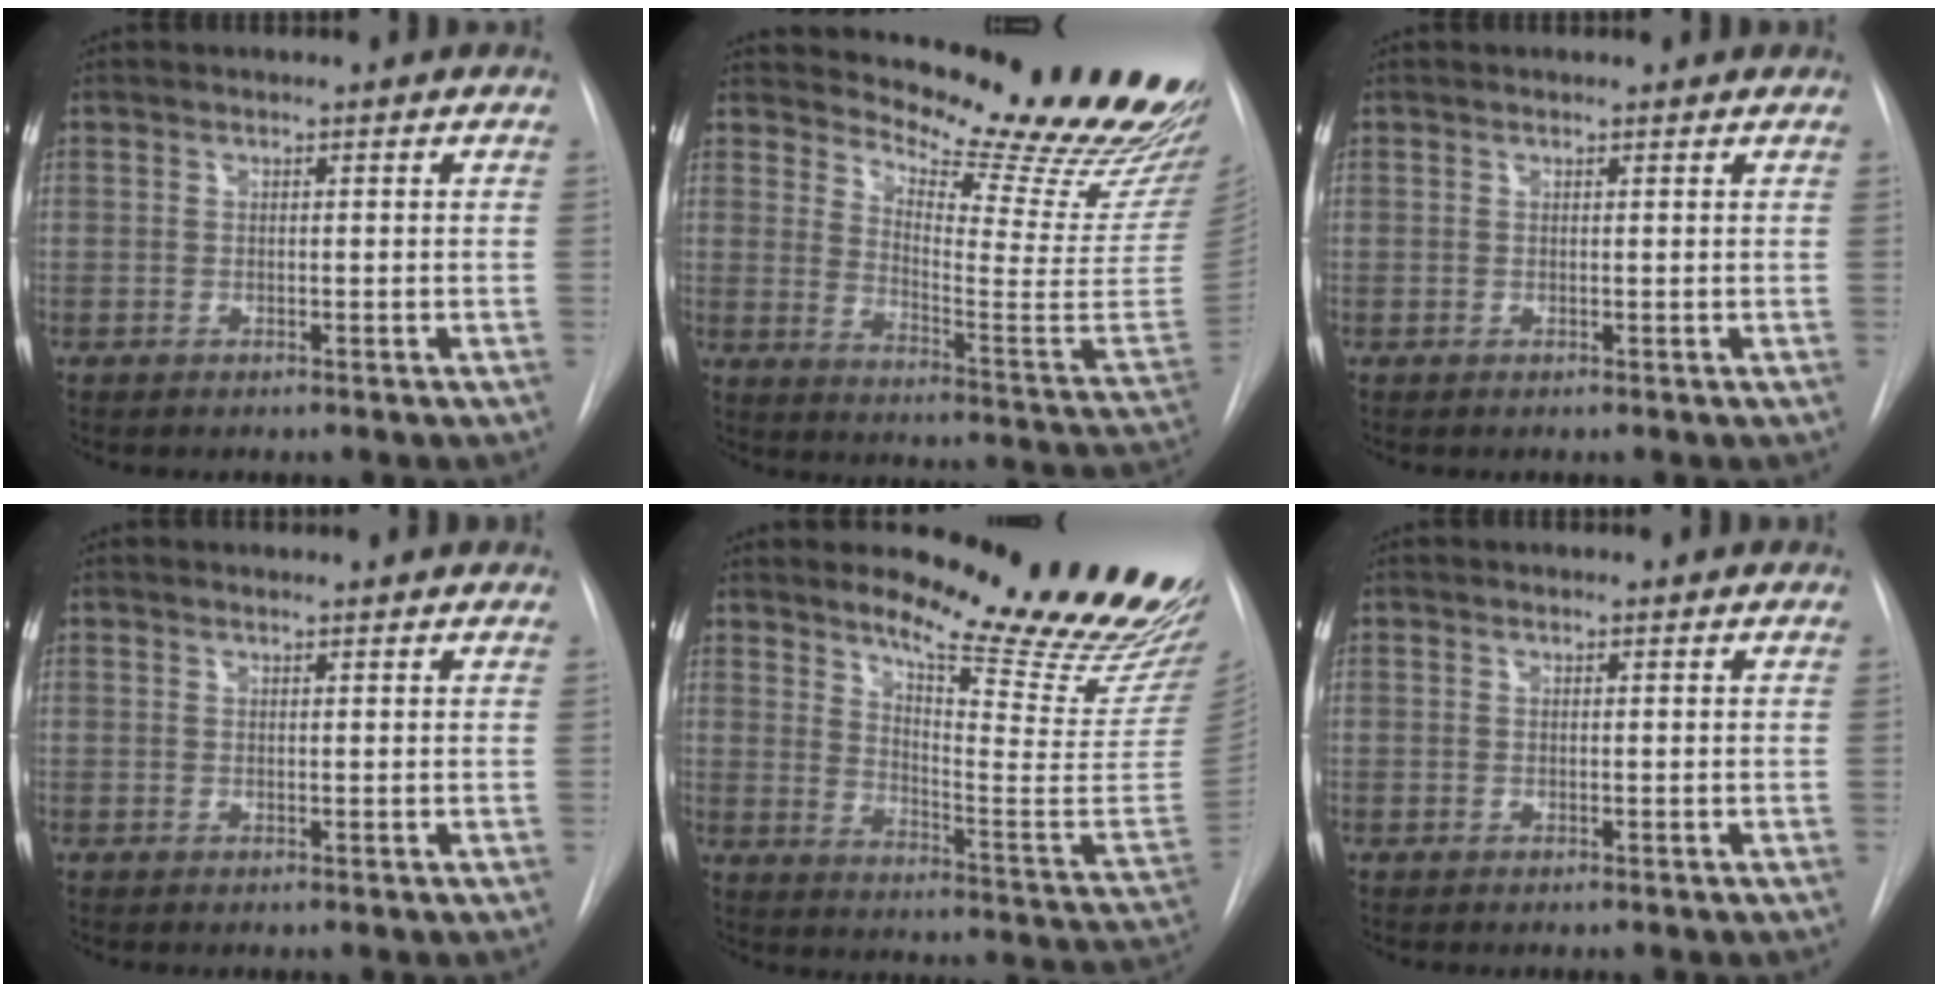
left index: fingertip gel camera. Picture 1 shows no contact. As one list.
[{"total": 25.6, "force": [22.8, 3.4, 11.1], "torque": [-0.161, -0.138, 0.276]}, {"total": 1.5, "force": [1.5, 0.4, 0.3], "torque": [-0.014, 0.012, 0.014]}, {"total": 3.5, "force": [3.4, 0.5, 0.8], "torque": [-0.017, 0.015, 0.035]}, {"total": 23.0, "force": [20.3, 0.7, 10.7], "torque": [-0.153, -0.142, 0.257]}, {"total": 1.3, "force": [1.2, 0.3, 0.2], "torque": [-0.013, 0.010, 0.011]}]